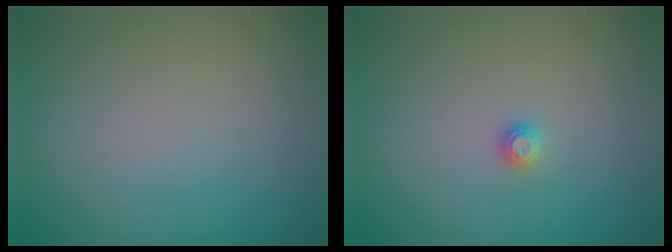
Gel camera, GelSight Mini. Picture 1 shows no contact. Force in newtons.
{"total": 0.8, "press": 0.8, "slide": 0.1}